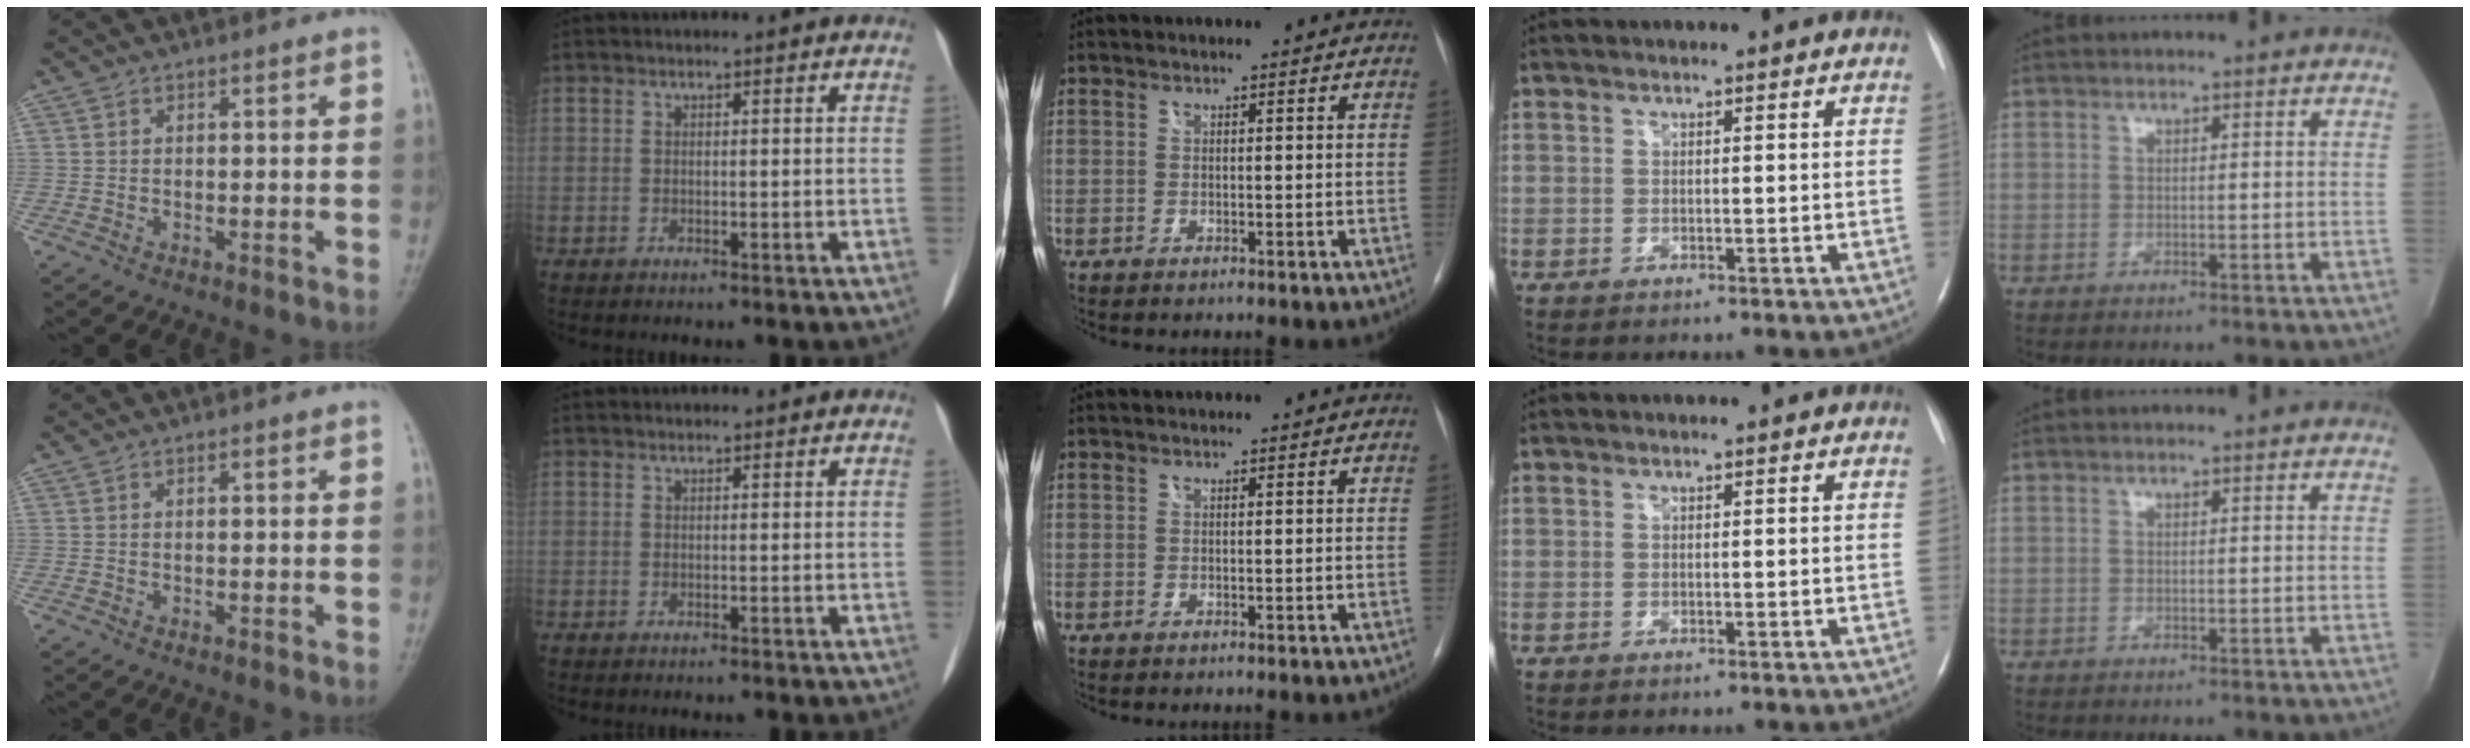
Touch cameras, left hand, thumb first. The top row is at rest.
{"index": {"total": 0.5, "force": [0.5, 0.2, 0.1], "torque": [-0.008, 0.003, 0.006]}}